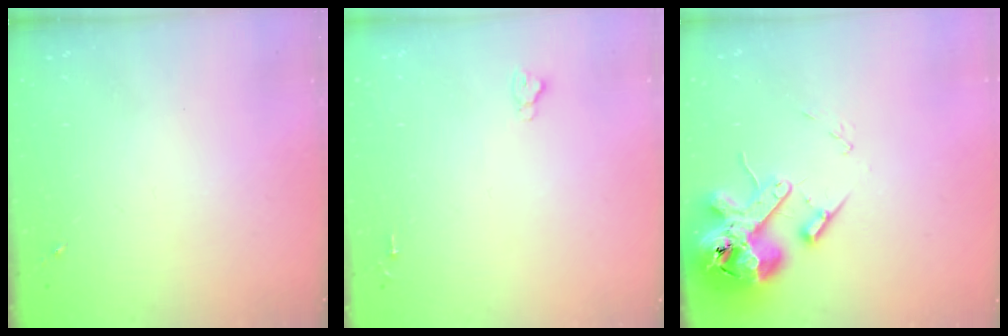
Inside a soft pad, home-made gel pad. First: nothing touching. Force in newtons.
{"total": 2.6, "press": 2.5, "slide": 0.3}
{"total": 15.8, "press": 15.5, "slide": 2.8}